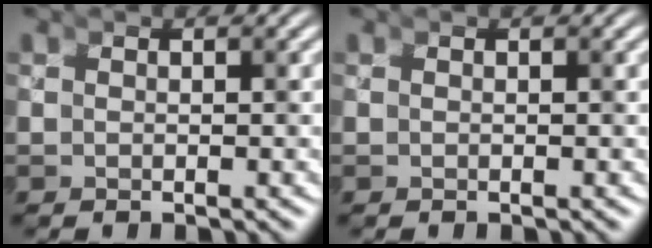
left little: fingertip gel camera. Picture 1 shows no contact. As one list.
[{"total": 0.0}]